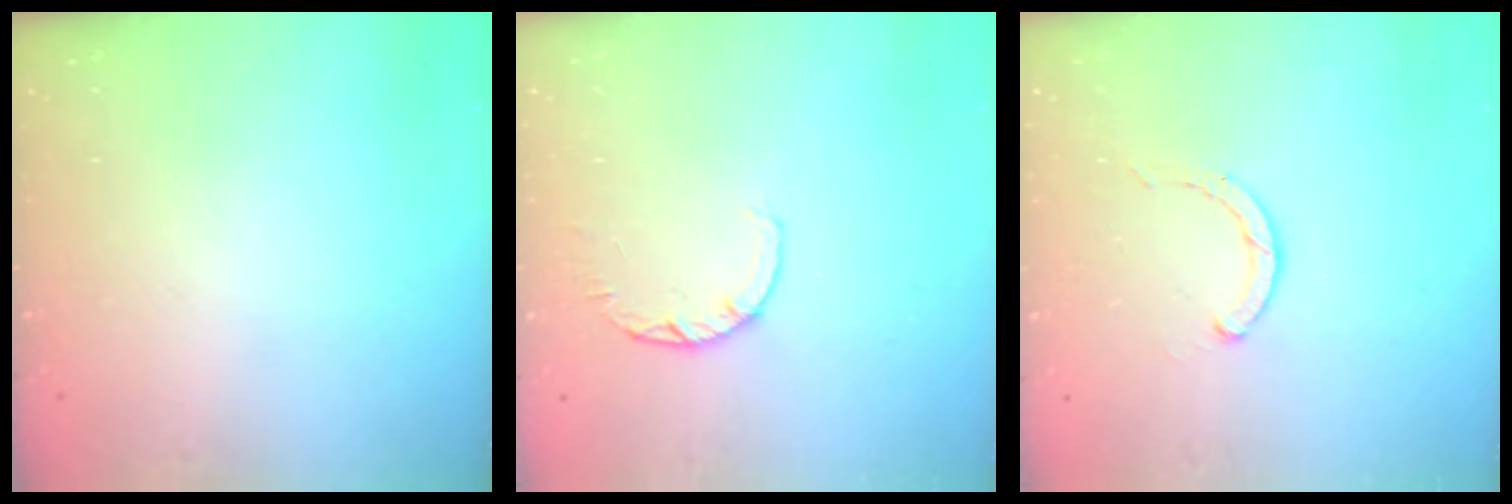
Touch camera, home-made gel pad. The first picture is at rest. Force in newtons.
{"total": 2.8, "press": 2.7, "slide": 0.5}
{"total": 2.3, "press": 2.3, "slide": 0.3}